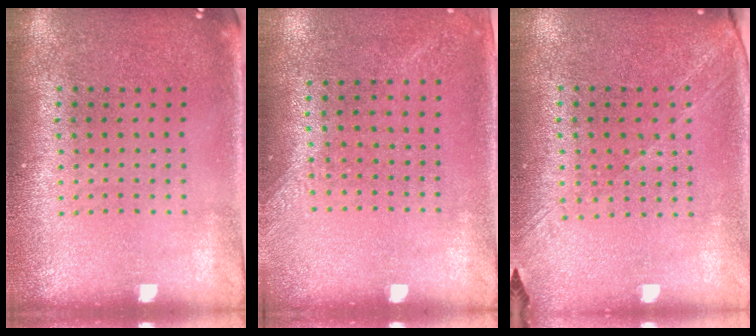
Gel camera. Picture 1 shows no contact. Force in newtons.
{"total": 1.3, "press": 1.0, "slide": 0.9}
{"total": 1.5, "press": 1.3, "slide": 0.8}